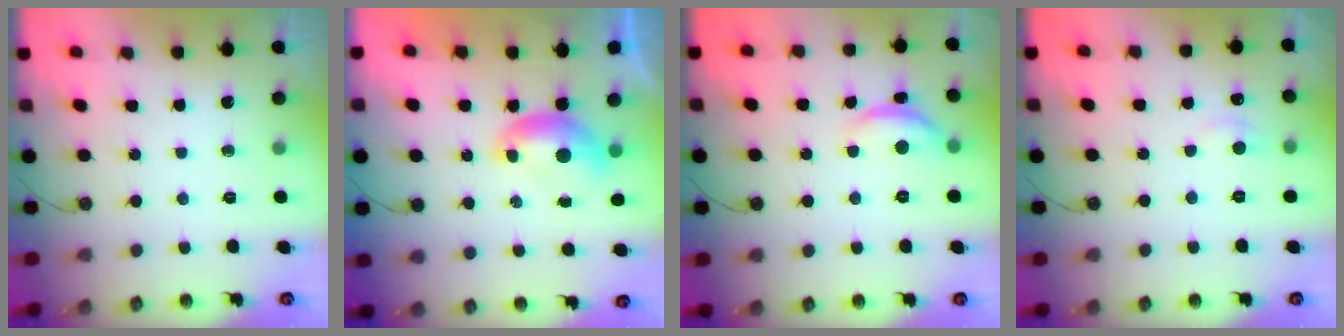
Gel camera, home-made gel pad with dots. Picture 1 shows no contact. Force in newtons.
{"total": 0.0}
{"total": 3.8, "press": 3.7, "slide": 0.5}
{"total": 2.4, "press": 2.3, "slide": 0.5}